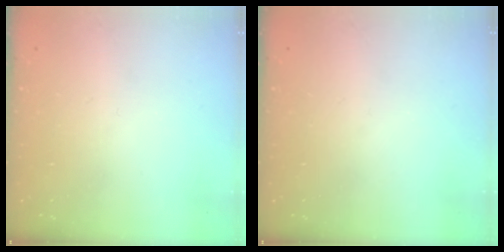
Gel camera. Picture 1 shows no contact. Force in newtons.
{"total": 0.0}